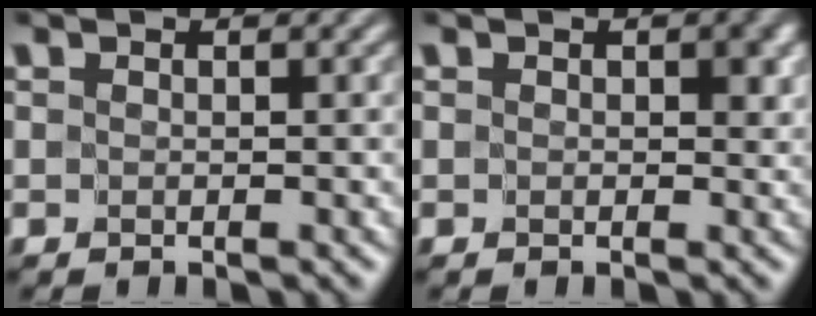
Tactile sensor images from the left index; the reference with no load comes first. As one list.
[{"total": 1.9, "force": [0.4, 1.2, 1.4], "torque": [-0.014, -0.002, 0.006]}]